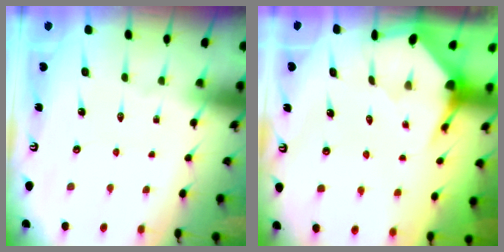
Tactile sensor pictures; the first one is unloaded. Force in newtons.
{"total": 3.5, "press": 3.5, "slide": 0.5}